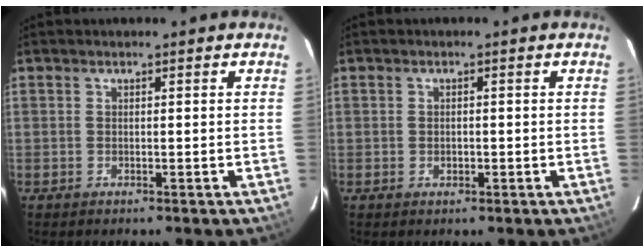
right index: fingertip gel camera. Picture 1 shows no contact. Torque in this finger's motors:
{"motor_torque": [-0.17, 0.01, -0.09, -0.02]}